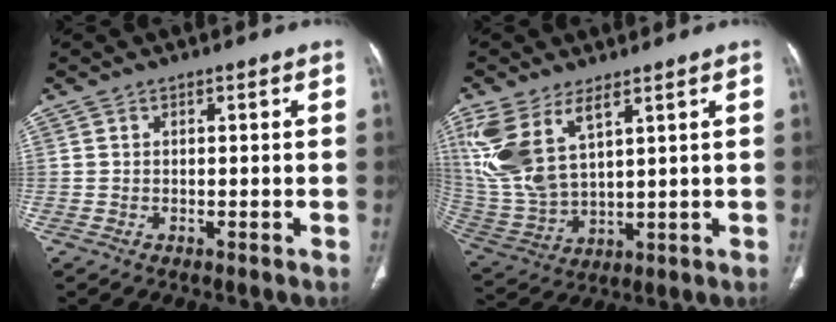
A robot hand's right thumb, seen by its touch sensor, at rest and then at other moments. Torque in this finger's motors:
{"motor_torque": [0.51, 2.04, 1.36, 1.10, 0.22]}